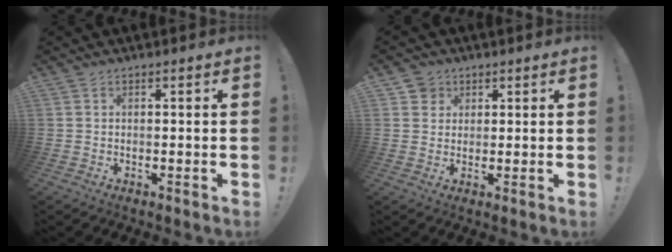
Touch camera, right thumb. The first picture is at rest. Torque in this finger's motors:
{"motor_torque": [-0.17, 0.13, -0.19, 0.00, -0.05]}